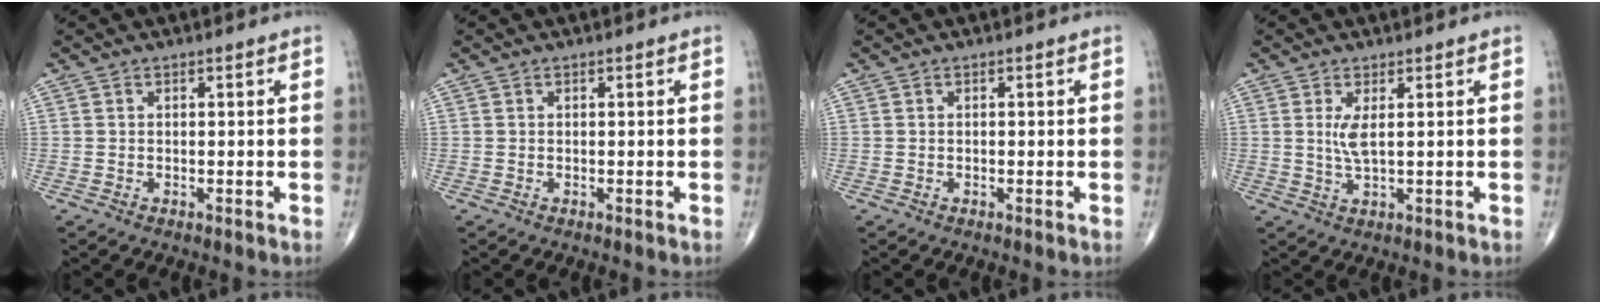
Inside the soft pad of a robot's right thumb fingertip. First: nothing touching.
{"total": 0.0}
{"total": 0.0}
{"total": 3.2, "force": [0.7, 0.6, 3.0], "torque": [-0.067, -0.012, 0.021]}